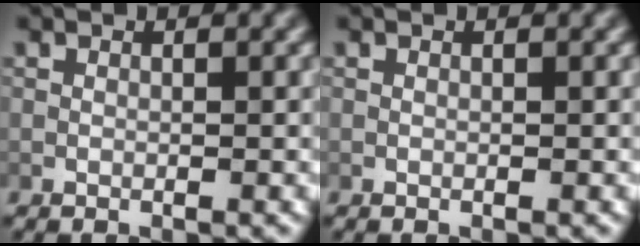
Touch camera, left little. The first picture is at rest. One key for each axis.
{"total": 0.0}